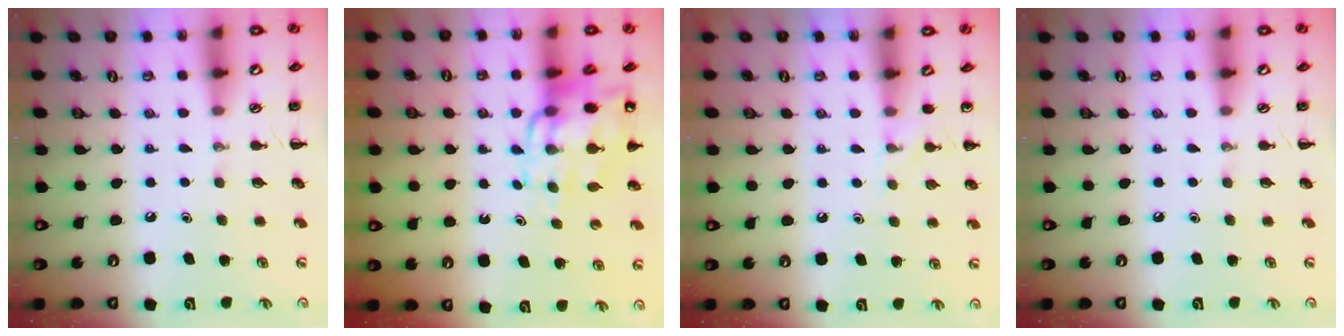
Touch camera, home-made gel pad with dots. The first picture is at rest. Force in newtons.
{"total": 13.0, "press": 12.7, "slide": 3.0}
{"total": 5.0, "press": 4.7, "slide": 1.9}
{"total": 0.0}